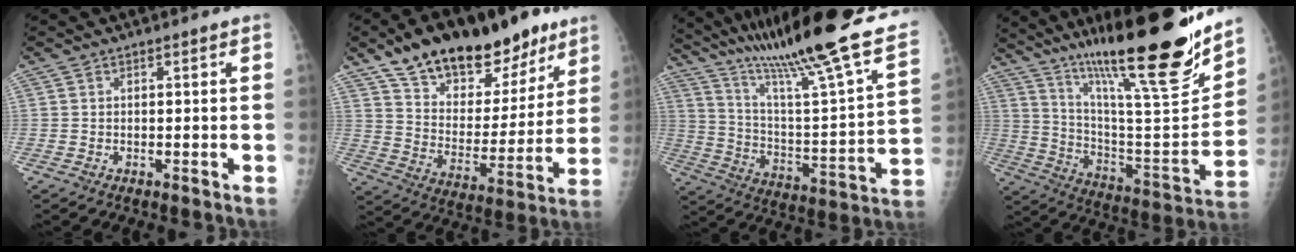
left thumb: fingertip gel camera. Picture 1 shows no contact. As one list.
[{"total": 25.7, "force": [17.3, 12.6, 14.3], "torque": [-0.183, -0.050, 0.277]}, {"total": 32.6, "force": [22.6, 4.7, 23.0], "torque": [-0.362, -0.054, 0.349]}, {"total": 29.4, "force": [21.2, 4.0, 19.9], "torque": [-0.294, -0.093, 0.346]}]